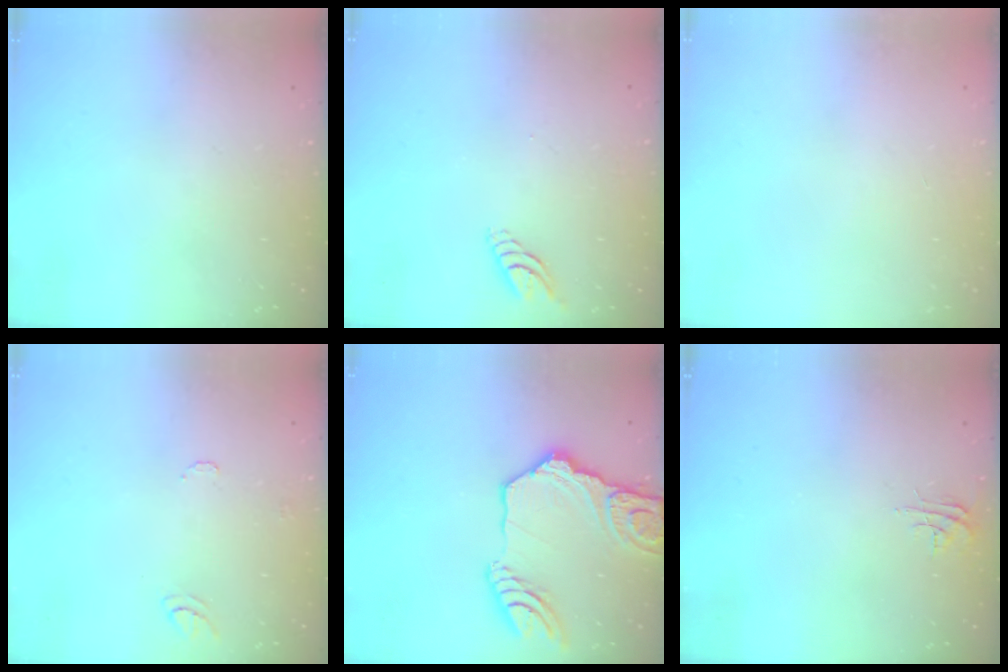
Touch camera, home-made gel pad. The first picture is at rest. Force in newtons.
{"total": 4.9, "press": 4.9, "slide": 0.6}
{"total": 0.0}
{"total": 5.4, "press": 5.4, "slide": 0.6}
{"total": 20.6, "press": 20.4, "slide": 2.7}
{"total": 4.7, "press": 4.6, "slide": 0.3}